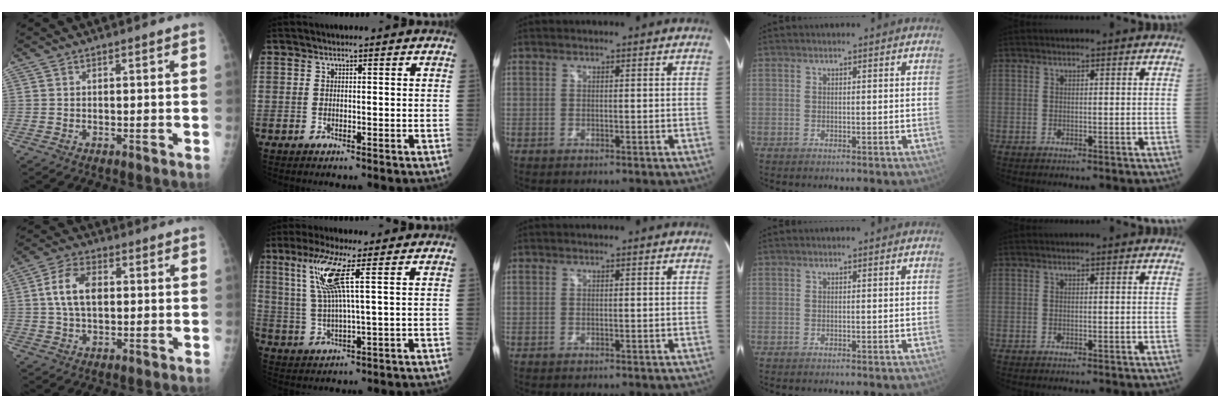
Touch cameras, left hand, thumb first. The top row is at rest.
{"thumb": {"total": 8.4, "force": [1.2, 5.1, 6.6], "torque": [-0.118, 0.011, 0.019]}, "index": {"total": 8.1, "force": [3.2, -0.1, 7.5], "torque": [-0.167, 0.002, 0.065]}}